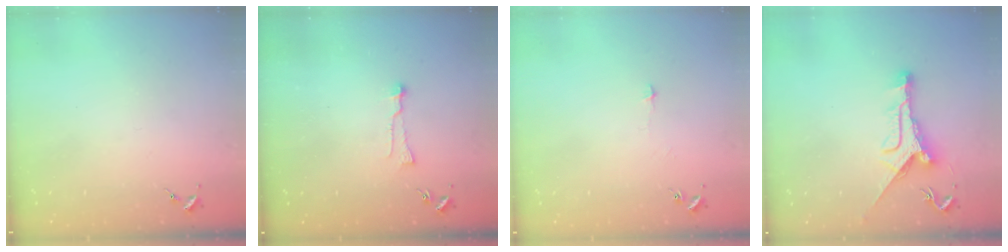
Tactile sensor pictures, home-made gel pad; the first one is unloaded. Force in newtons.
{"total": 4.6, "press": 4.6, "slide": 0.4}
{"total": 2.7, "press": 2.6, "slide": 0.3}
{"total": 11.3, "press": 11.3, "slide": 0.6}